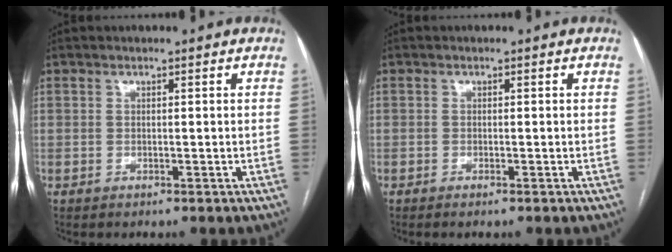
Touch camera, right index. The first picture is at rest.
{"total": 0.7, "force": [-0.5, 0.0, 0.5], "torque": [-0.011, -0.001, -0.009]}